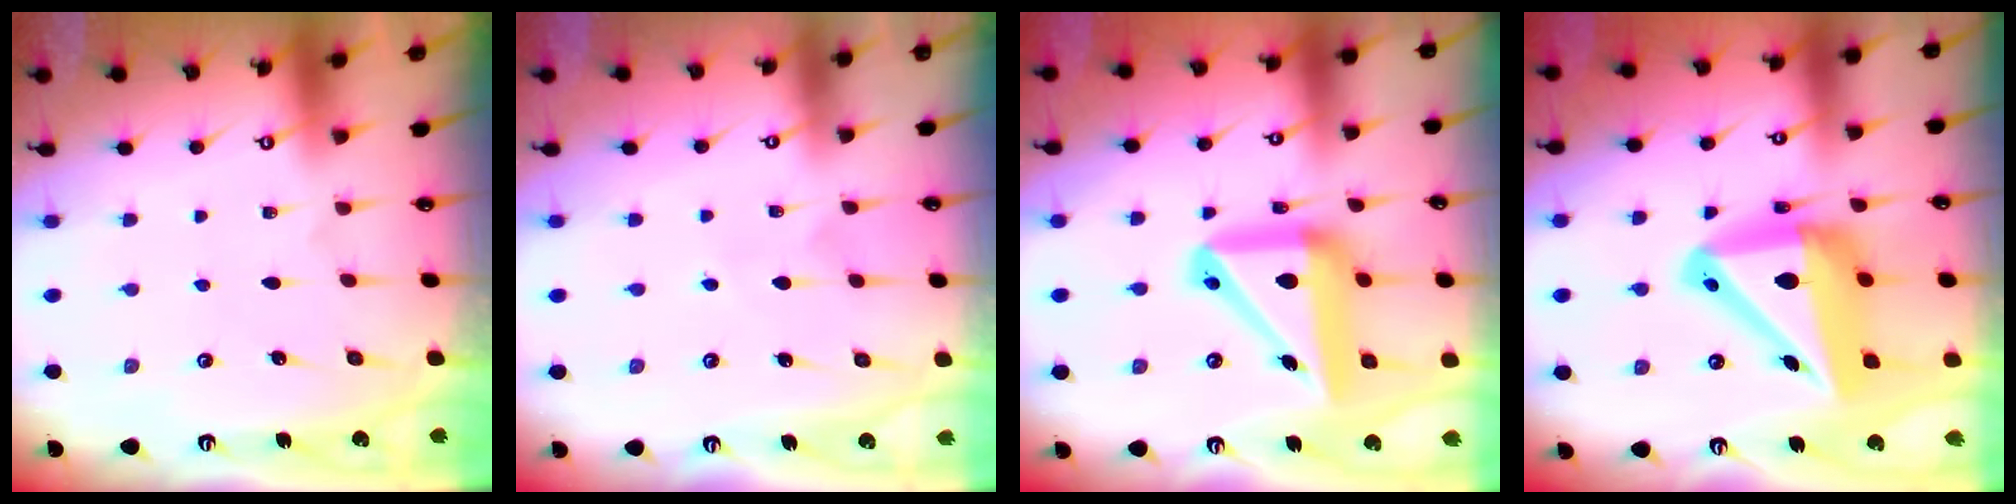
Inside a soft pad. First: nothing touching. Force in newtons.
{"total": 3.6, "press": 3.6, "slide": 0.3}
{"total": 18.7, "press": 18.5, "slide": 2.6}
{"total": 19.5, "press": 19.2, "slide": 3.2}